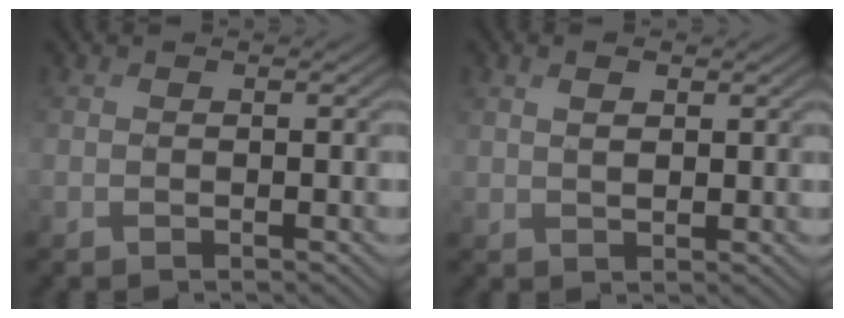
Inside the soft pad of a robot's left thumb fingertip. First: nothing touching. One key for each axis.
{"total": 2.1, "fx": 1.0, "fy": 1.2, "fz": 1.5, "tx": -0.031, "ty": 0.000, "tz": 0.020}